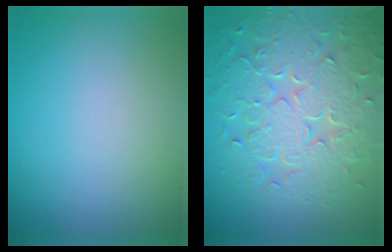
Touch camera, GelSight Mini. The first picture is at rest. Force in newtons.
{"total": 8.8, "press": 6.1, "slide": 6.3}